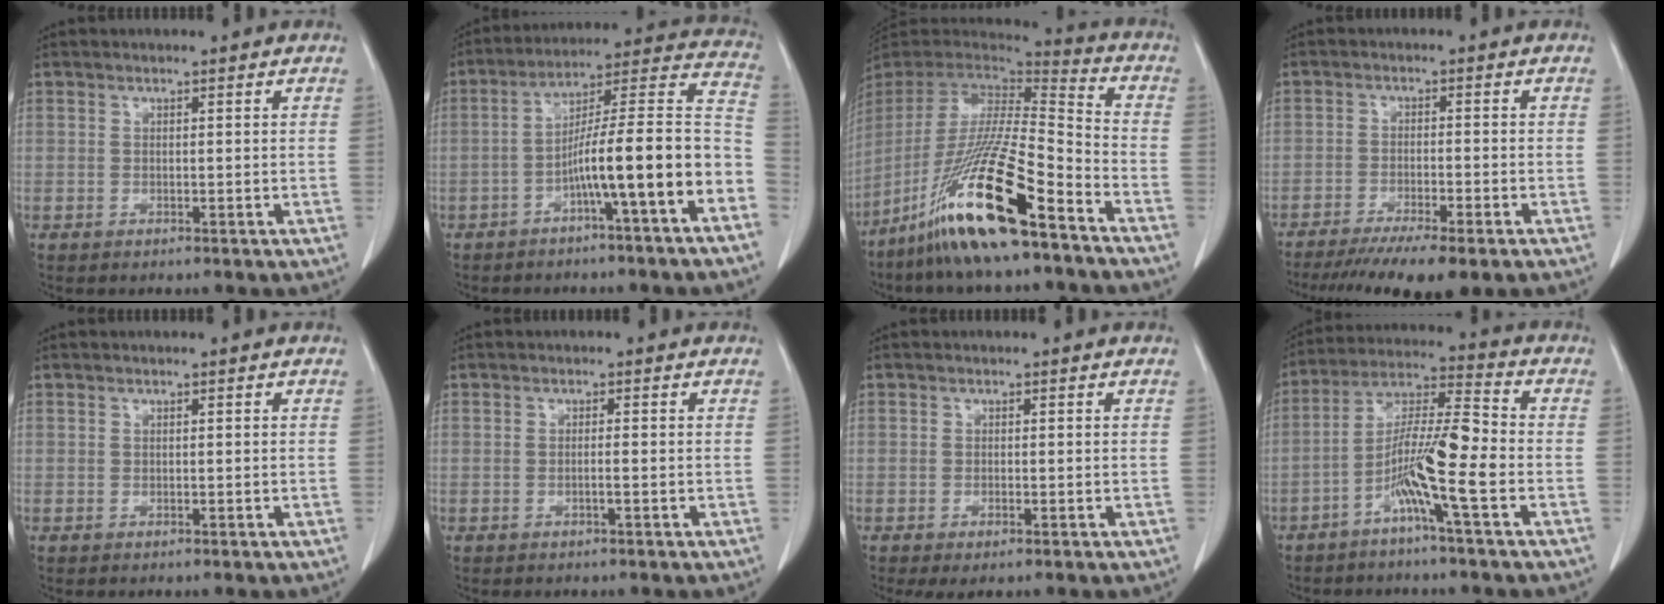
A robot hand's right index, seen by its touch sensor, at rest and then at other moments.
{"total": 15.6, "force": [-5.8, 0.0, 14.4], "torque": [-0.209, 0.036, -0.093]}
{"total": 21.4, "force": [-13.8, 1.4, 16.3], "torque": [-0.333, -0.047, -0.261]}
{"total": 10.5, "force": [-8.0, 0.8, 6.8], "torque": [-0.100, -0.022, -0.125]}
{"total": 0.0}
{"total": 0.9, "force": [-0.3, -0.1, 0.8], "torque": [-0.016, 0.001, -0.007]}
{"total": 1.8, "force": [-0.8, 0.4, 1.6], "torque": [-0.027, -0.006, -0.010]}
{"total": 10.8, "force": [-4.2, -0.3, 9.9], "torque": [-0.193, 0.012, -0.085]}